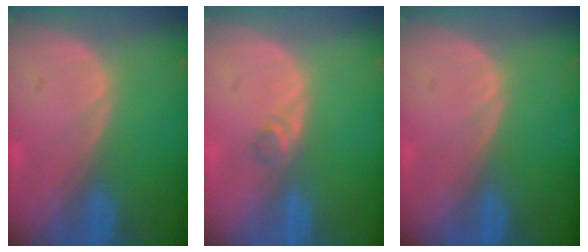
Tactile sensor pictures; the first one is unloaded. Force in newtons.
{"total": 1.6, "press": 1.4, "slide": 0.8}
{"total": 0.0}